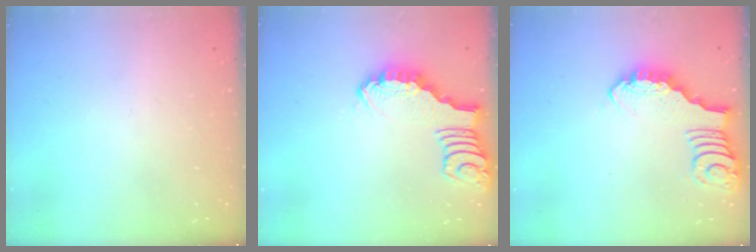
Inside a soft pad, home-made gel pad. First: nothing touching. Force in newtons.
{"total": 2.6, "press": 2.6, "slide": 0.4}
{"total": 2.7, "press": 2.7, "slide": 0.2}